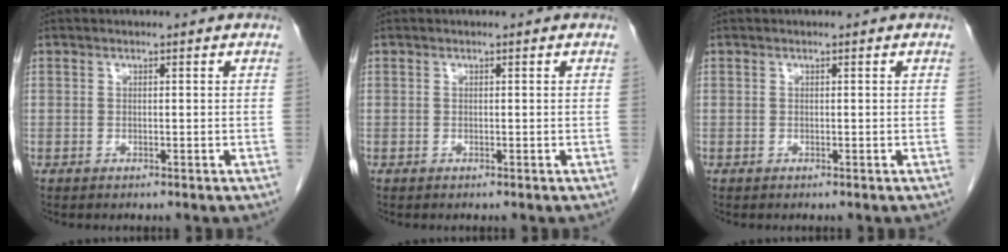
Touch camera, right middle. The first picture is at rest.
{"total": 0.0}
{"total": 0.0}